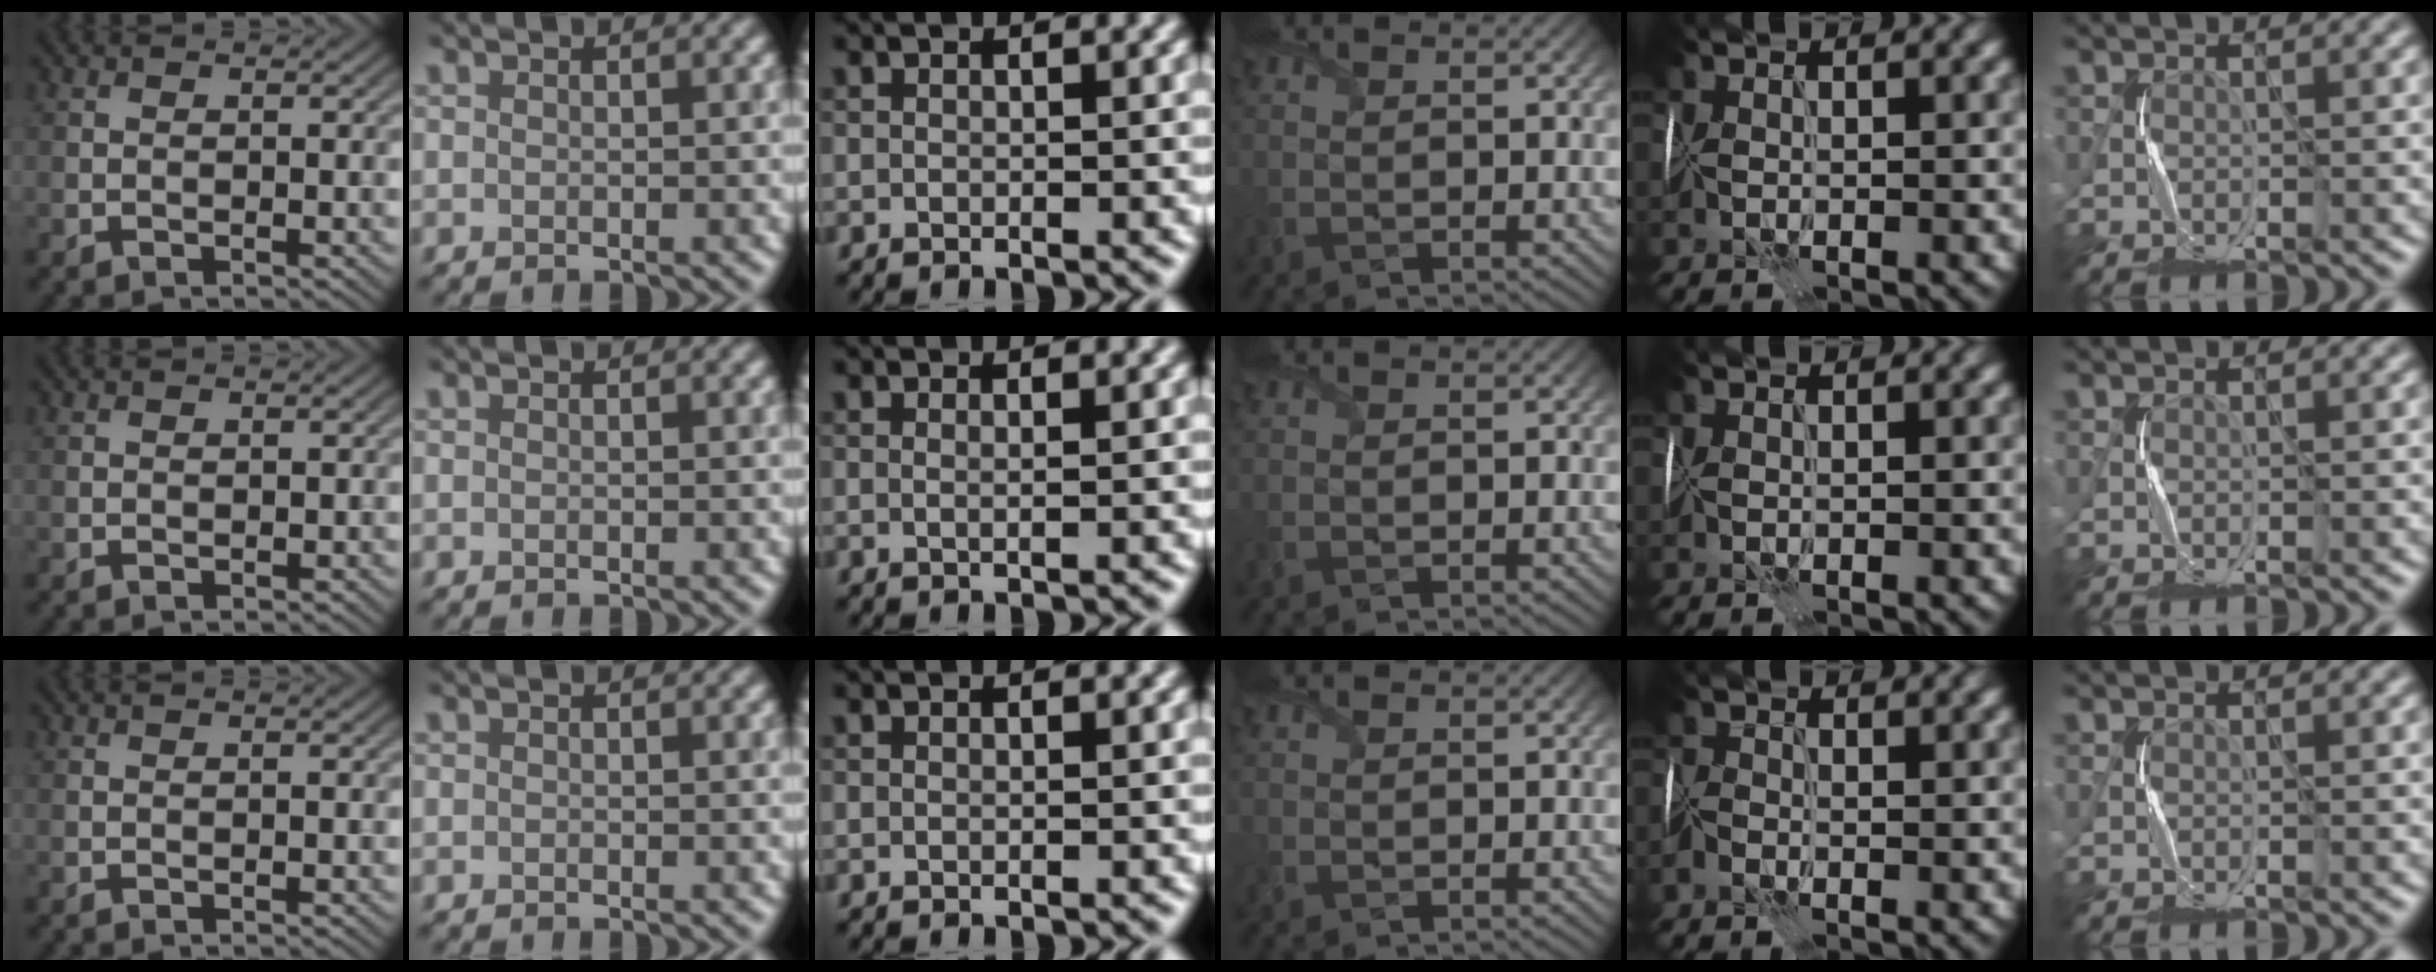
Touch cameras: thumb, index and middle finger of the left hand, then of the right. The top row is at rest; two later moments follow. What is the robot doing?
{"motion": "wrap", "object": "cellophane"}